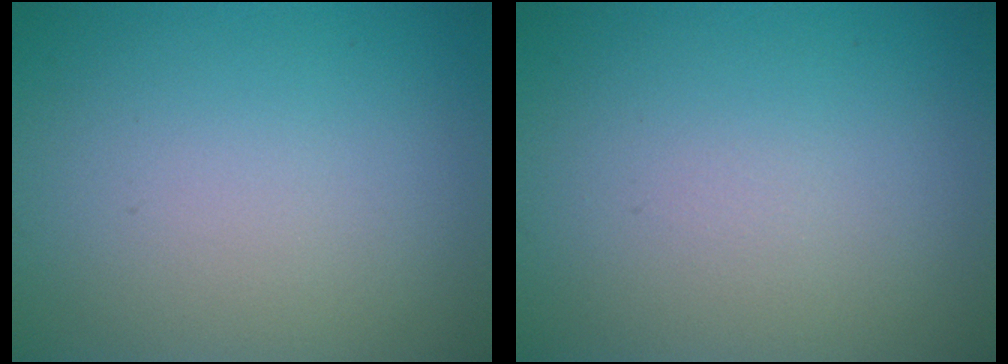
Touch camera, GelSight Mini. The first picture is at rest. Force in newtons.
{"total": 0.0}